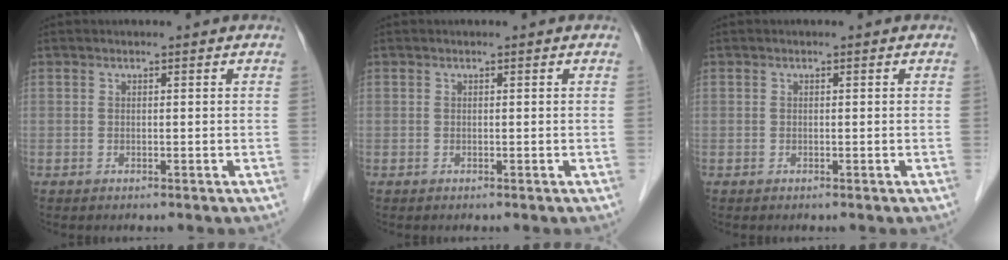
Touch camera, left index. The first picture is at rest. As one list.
[{"total": 0.0}, {"total": 0.0}]